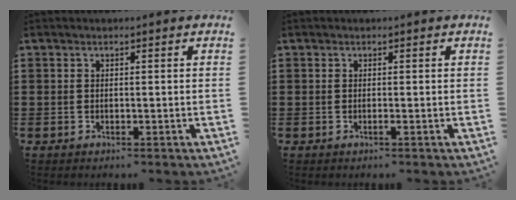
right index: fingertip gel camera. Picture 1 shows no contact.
{"total": 0.7, "force": [-0.3, -0.2, 0.6], "torque": [-0.010, -0.004, -0.004]}